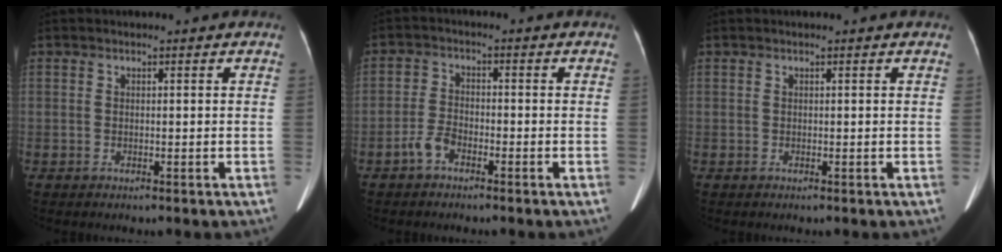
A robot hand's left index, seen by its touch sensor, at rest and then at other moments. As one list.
[{"total": 3.3, "force": [-2.4, 1.6, 1.7], "torque": [-0.042, -0.001, -0.045]}, {"total": 0.0}]